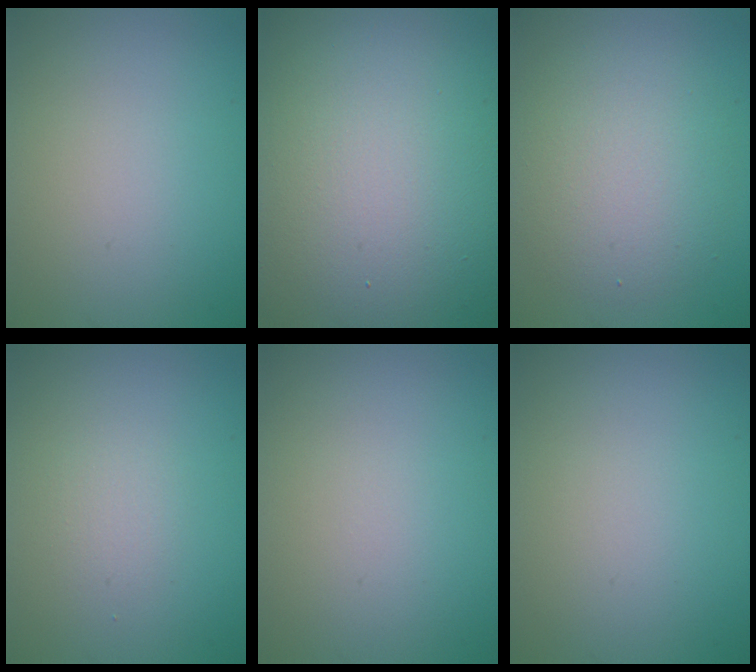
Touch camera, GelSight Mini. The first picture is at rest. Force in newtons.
{"total": 22.1, "press": 22.1, "slide": 1.2}
{"total": 5.8, "press": 5.8, "slide": 0.2}
{"total": 1.1, "press": 1.1, "slide": 0.2}
{"total": 0.0}
{"total": 0.0}